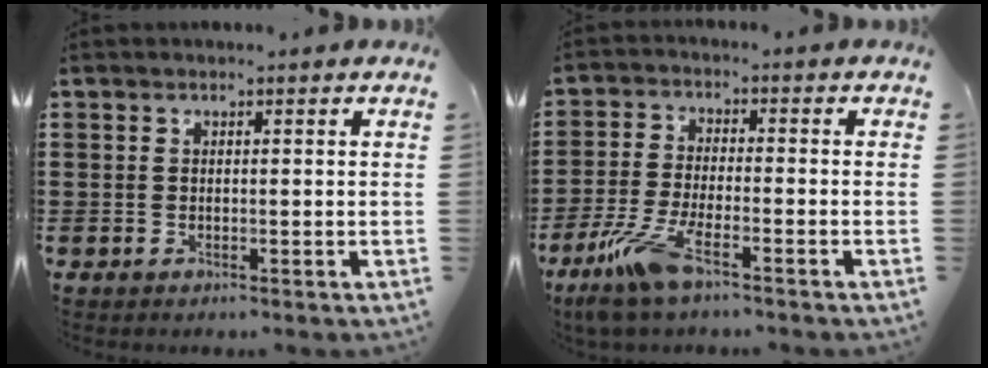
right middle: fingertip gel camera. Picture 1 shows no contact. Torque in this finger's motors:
{"motor_torque": [1.29, -0.85, 0.32, 0.16]}